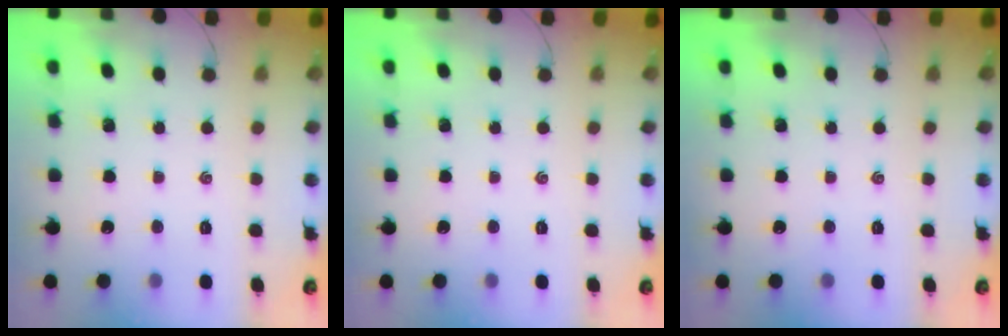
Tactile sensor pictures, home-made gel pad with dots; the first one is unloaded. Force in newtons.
{"total": 0.0}
{"total": 0.0}